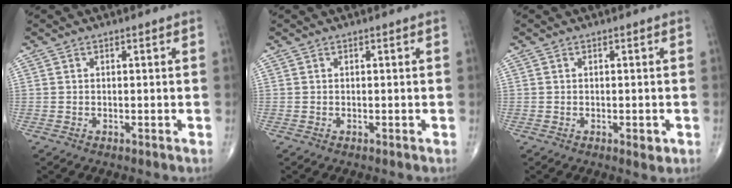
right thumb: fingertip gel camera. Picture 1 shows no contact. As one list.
[{"total": 0.0}, {"total": 1.6, "force": [-0.5, 0.6, 1.4], "torque": [-0.014, -0.003, -0.004]}]